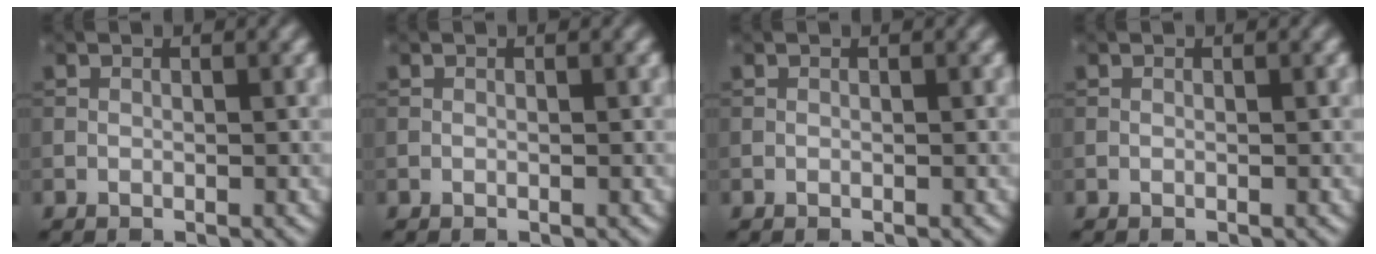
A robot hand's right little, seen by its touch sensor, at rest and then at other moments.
{"total": 0.0}
{"total": 0.0}
{"total": 0.0}